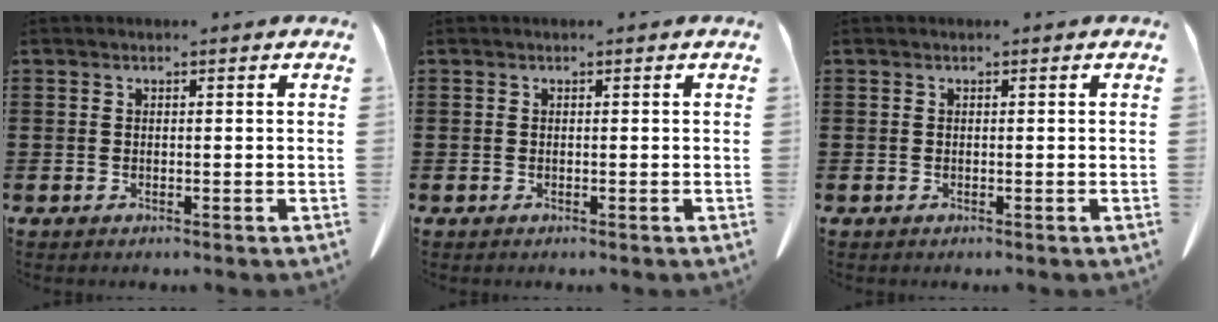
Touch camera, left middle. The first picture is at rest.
{"total": 0.0}
{"total": 0.0}